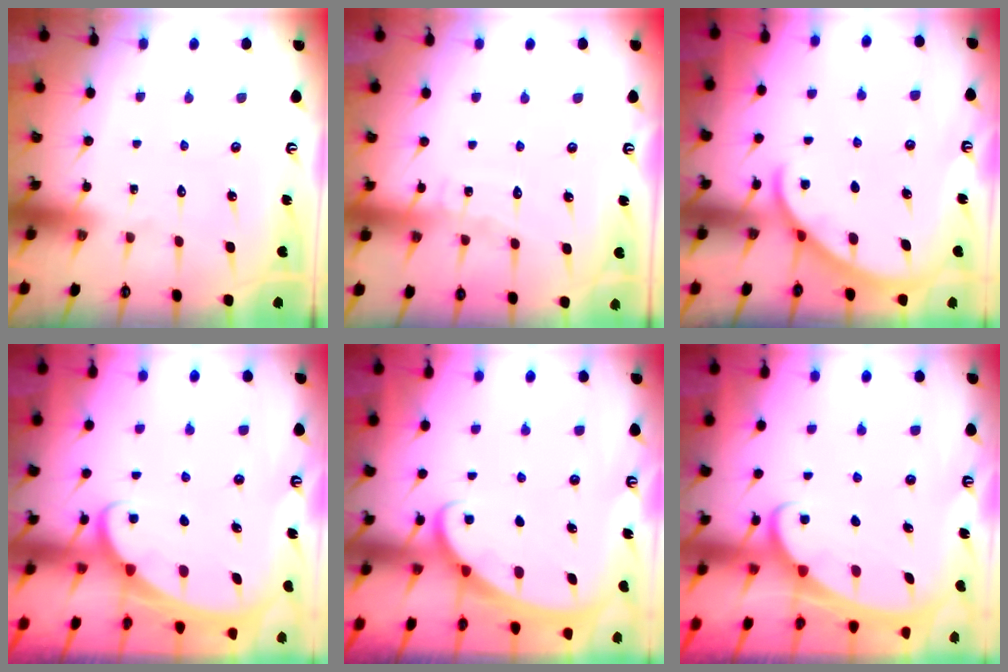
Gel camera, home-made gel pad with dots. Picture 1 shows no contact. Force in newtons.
{"total": 4.9, "press": 4.8, "slide": 0.5}
{"total": 2.8, "press": 2.8, "slide": 0.2}
{"total": 1.9, "press": 1.9, "slide": 0.2}
{"total": 2.1, "press": 2.1, "slide": 0.1}
{"total": 2.4, "press": 2.4, "slide": 0.3}